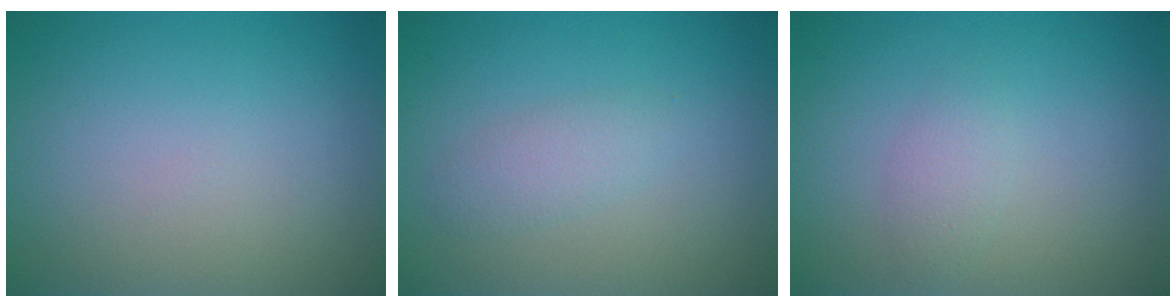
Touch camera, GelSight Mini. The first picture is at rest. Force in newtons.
{"total": 1.7, "press": 1.7, "slide": 0.1}
{"total": 1.4, "press": 1.4, "slide": 0.1}